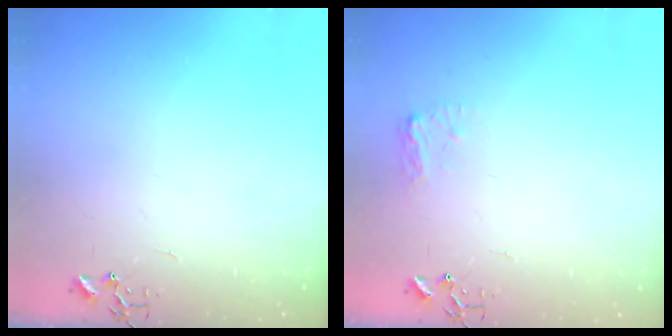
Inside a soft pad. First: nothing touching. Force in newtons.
{"total": 6.6, "press": 6.6, "slide": 0.2}